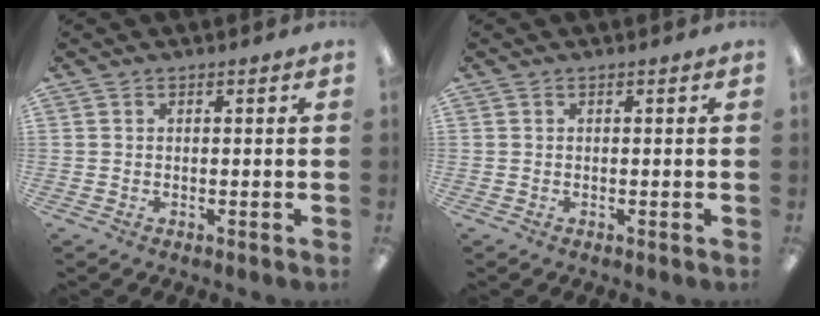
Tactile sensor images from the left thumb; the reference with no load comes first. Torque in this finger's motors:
{"motor_torque": [0.00, 0.00, 0.15, -0.07, 0.00]}